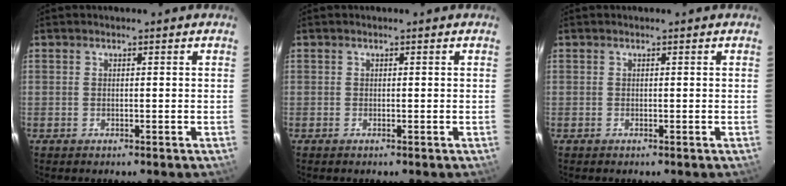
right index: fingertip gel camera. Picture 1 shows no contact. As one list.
[{"total": 0.0}, {"total": 0.0}]